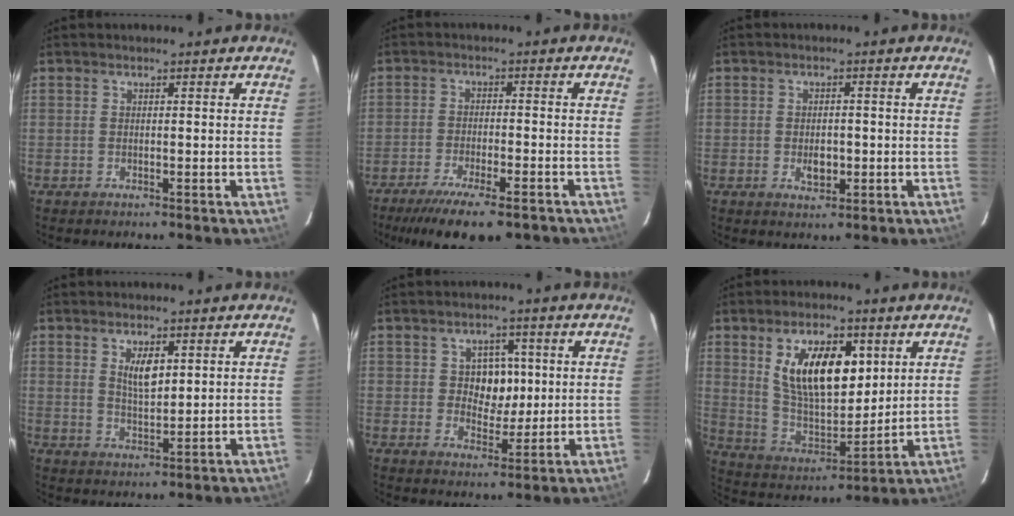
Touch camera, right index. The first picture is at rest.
{"total": 13.7, "force": [-10.2, 3.4, 8.4], "torque": [-0.172, -0.040, -0.161]}
{"total": 3.8, "force": [-0.9, 2.4, 2.8], "torque": [-0.049, -0.002, -0.011]}
{"total": 5.0, "force": [1.9, 2.2, 4.1], "torque": [-0.068, -0.001, 0.036]}
{"total": 5.8, "force": [0.8, 4.9, 3.1], "torque": [-0.048, 0.008, 0.018]}
{"total": 16.5, "force": [5.9, 8.2, 13.1], "torque": [-0.229, 0.001, 0.120]}